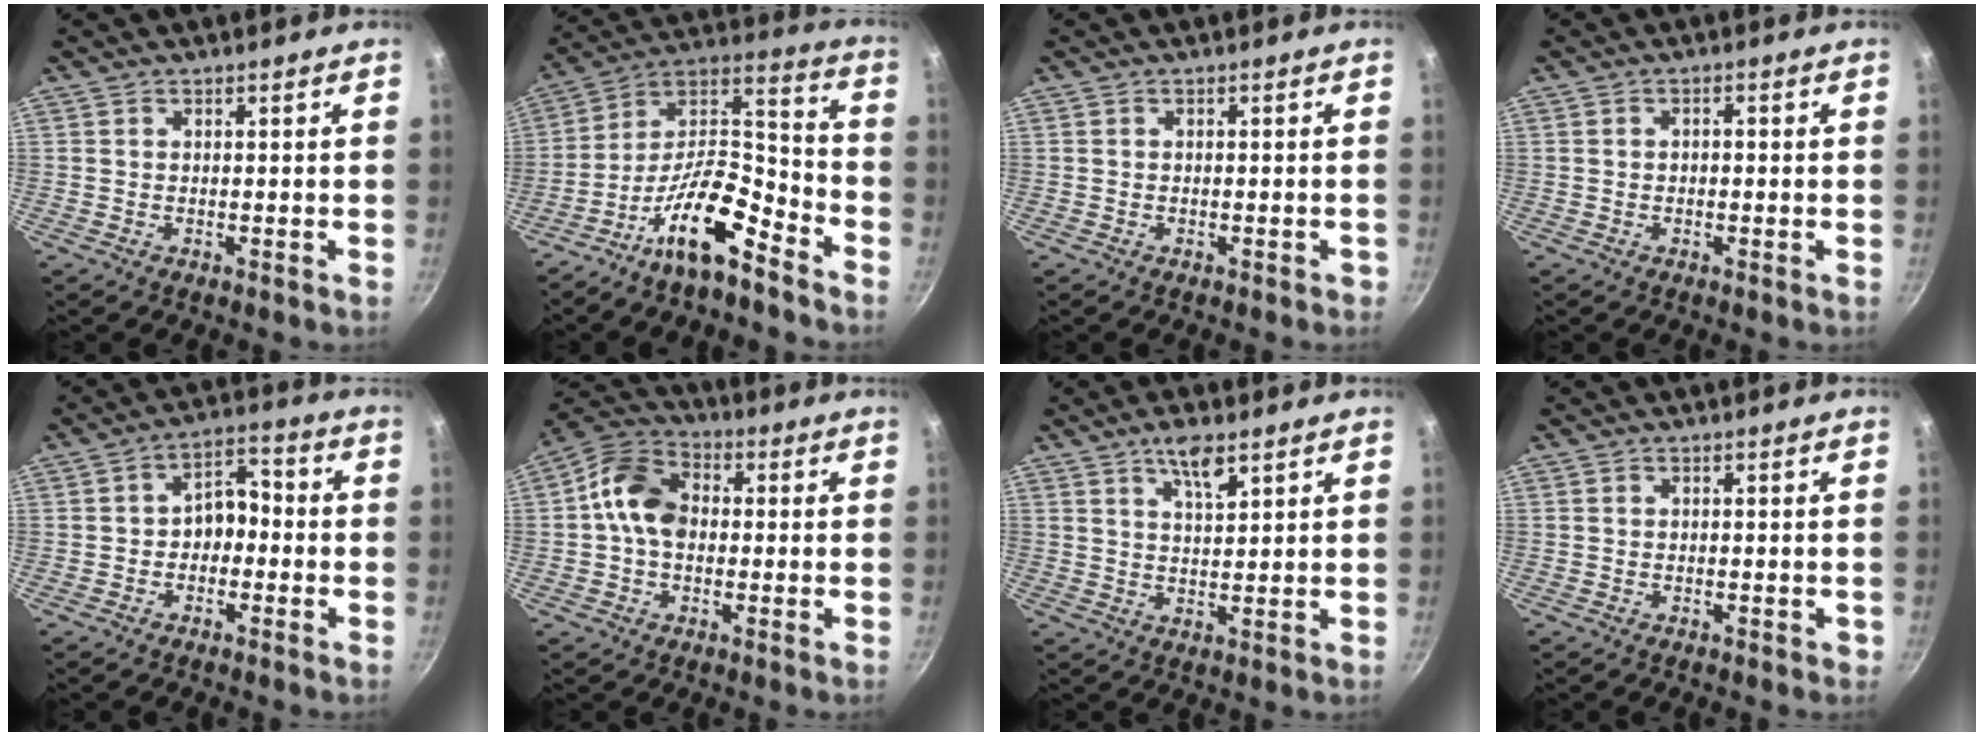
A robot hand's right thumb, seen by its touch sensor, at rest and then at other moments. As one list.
[{"total": 16.2, "force": [-10.4, 5.4, 11.1], "torque": [-0.182, 0.093, -0.196]}, {"total": 0.7, "force": [-0.4, 0.3, 0.4], "torque": [0.001, 0.010, -0.002]}, {"total": 1.4, "force": [-0.2, 0.9, 1.0], "torque": [-0.017, 0.008, -0.005]}, {"total": 6.7, "force": [-1.0, 4.9, 4.5], "torque": [-0.022, 0.032, -0.027]}, {"total": 10.2, "force": [0.1, 7.6, 6.8], "torque": [-0.095, 0.026, -0.018]}, {"total": 5.6, "force": [3.4, 1.8, 4.1], "torque": [-0.068, -0.016, 0.060]}, {"total": 0.6, "force": [-0.3, 0.3, 0.4], "torque": [0.000, 0.002, -0.004]}]